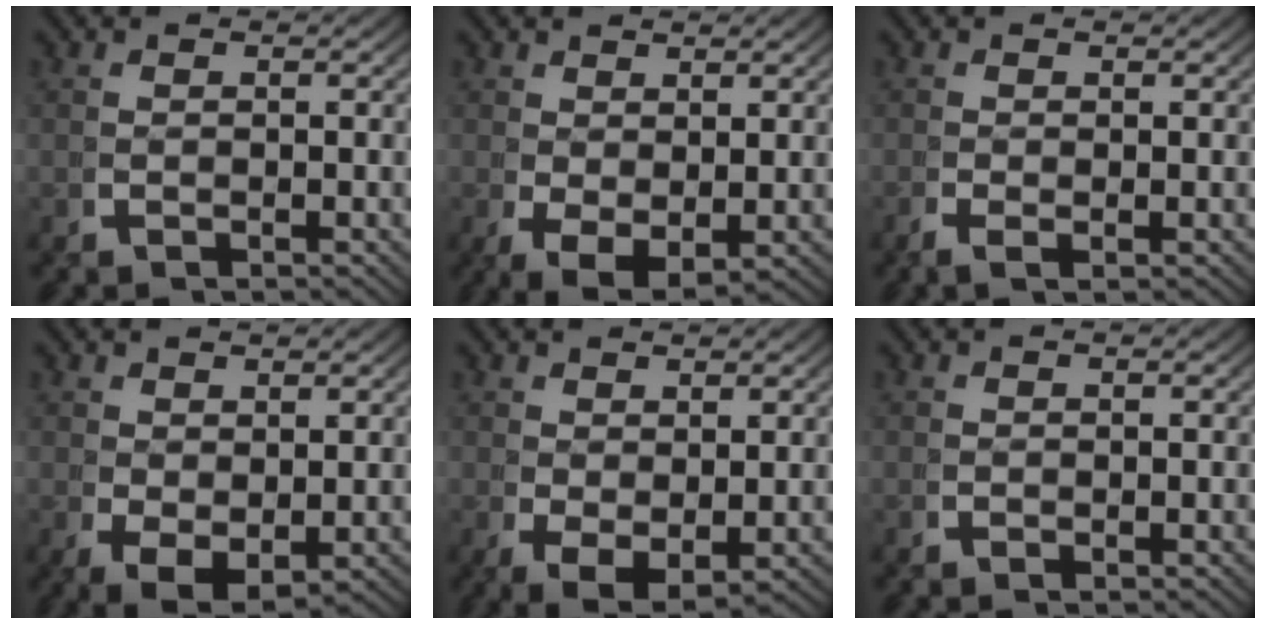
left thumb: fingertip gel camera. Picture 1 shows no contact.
{"total": 3.9, "force": [-1.0, 2.6, 2.8], "torque": [-0.061, -0.033, 0.008]}
{"total": 0.8, "force": [-0.1, 0.0, 0.8], "torque": [-0.023, -0.007, 0.001]}
{"total": 3.7, "force": [-0.6, 2.5, 2.6], "torque": [-0.057, -0.030, 0.015]}
{"total": 3.6, "force": [-0.6, 2.4, 2.6], "torque": [-0.059, -0.031, 0.015]}
{"total": 0.0}